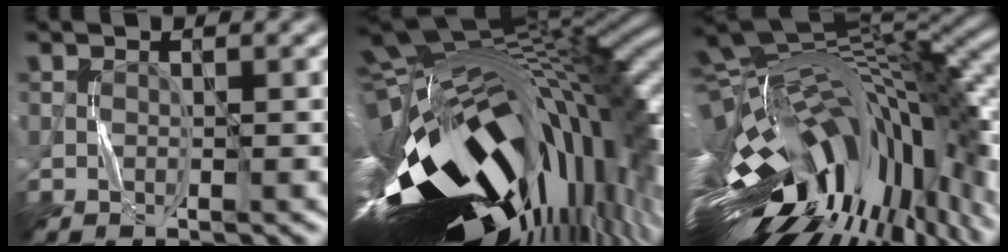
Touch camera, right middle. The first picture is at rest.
{"total": 19.4, "force": [-4.9, 8.5, 16.8], "torque": [-0.295, -0.026, -0.085]}
{"total": 18.7, "force": [-4.8, 7.6, 16.4], "torque": [-0.290, -0.014, -0.081]}